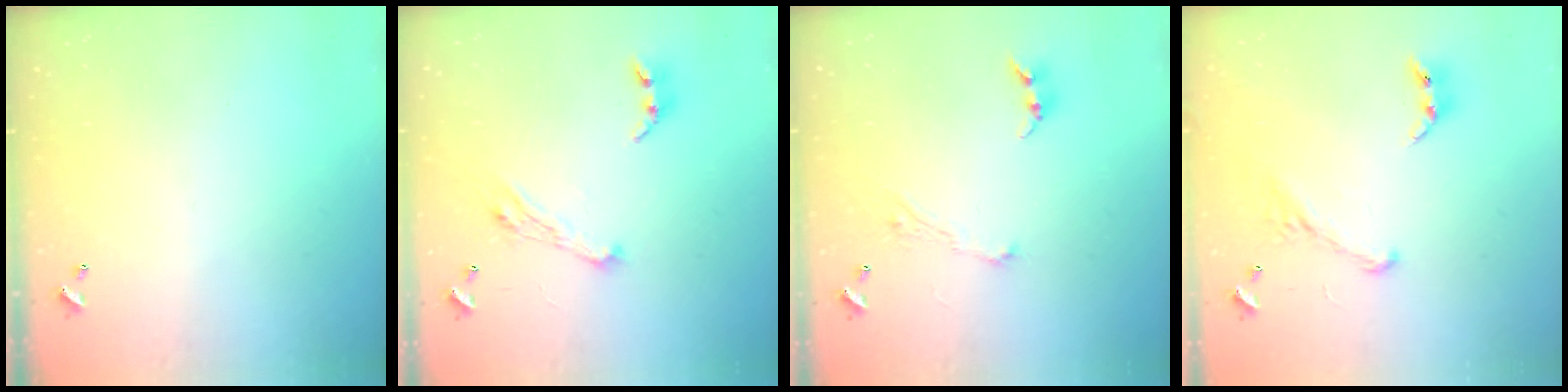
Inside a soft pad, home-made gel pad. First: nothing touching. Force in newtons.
{"total": 7.0, "press": 6.8, "slide": 1.3}
{"total": 2.8, "press": 2.8, "slide": 0.1}
{"total": 1.6, "press": 1.1, "slide": 1.2}